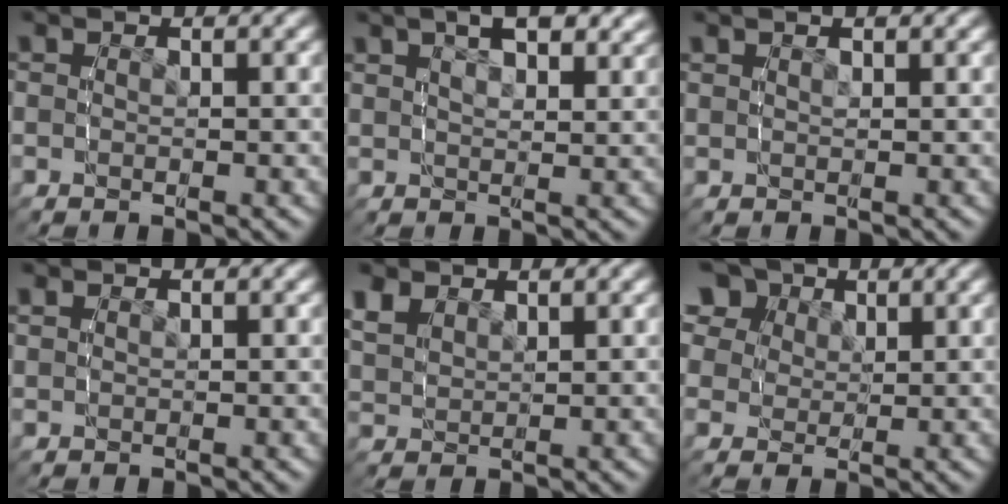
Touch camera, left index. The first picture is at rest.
{"total": 4.5, "force": [3.0, 1.5, 3.0], "torque": [-0.034, 0.010, 0.051]}
{"total": 0.9, "force": [0.7, 0.0, 0.5], "torque": [-0.004, -0.002, 0.020]}
{"total": 0.7, "force": [0.5, 0.3, 0.3], "torque": [-0.008, -0.004, 0.019]}
{"total": 2.8, "force": [1.8, 1.8, 1.2], "torque": [-0.038, -0.005, 0.047]}
{"total": 8.1, "force": [4.4, 5.6, 3.8], "torque": [-0.070, 0.006, 0.073]}